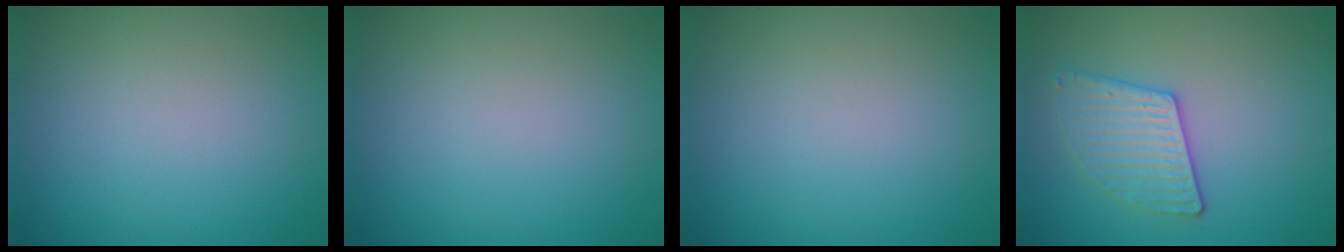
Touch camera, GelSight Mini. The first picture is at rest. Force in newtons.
{"total": 0.0}
{"total": 0.0}
{"total": 2.9, "press": 2.9, "slide": 0.6}